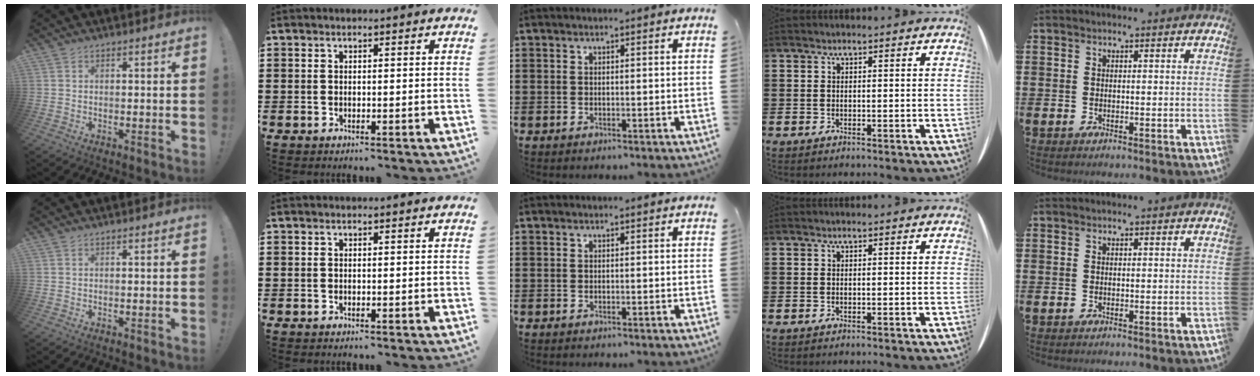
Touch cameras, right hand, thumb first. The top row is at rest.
{}